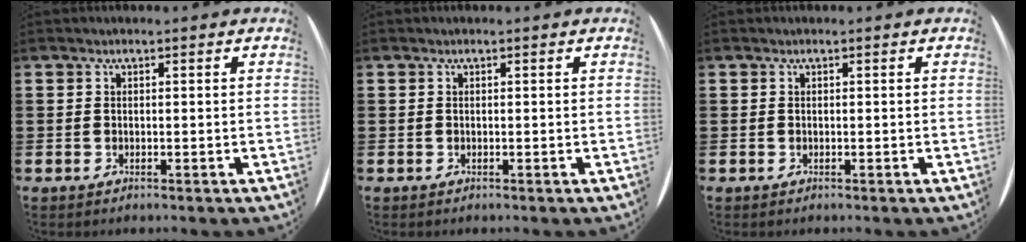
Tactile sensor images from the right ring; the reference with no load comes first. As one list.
[{"total": 0.0}, {"total": 0.0}]